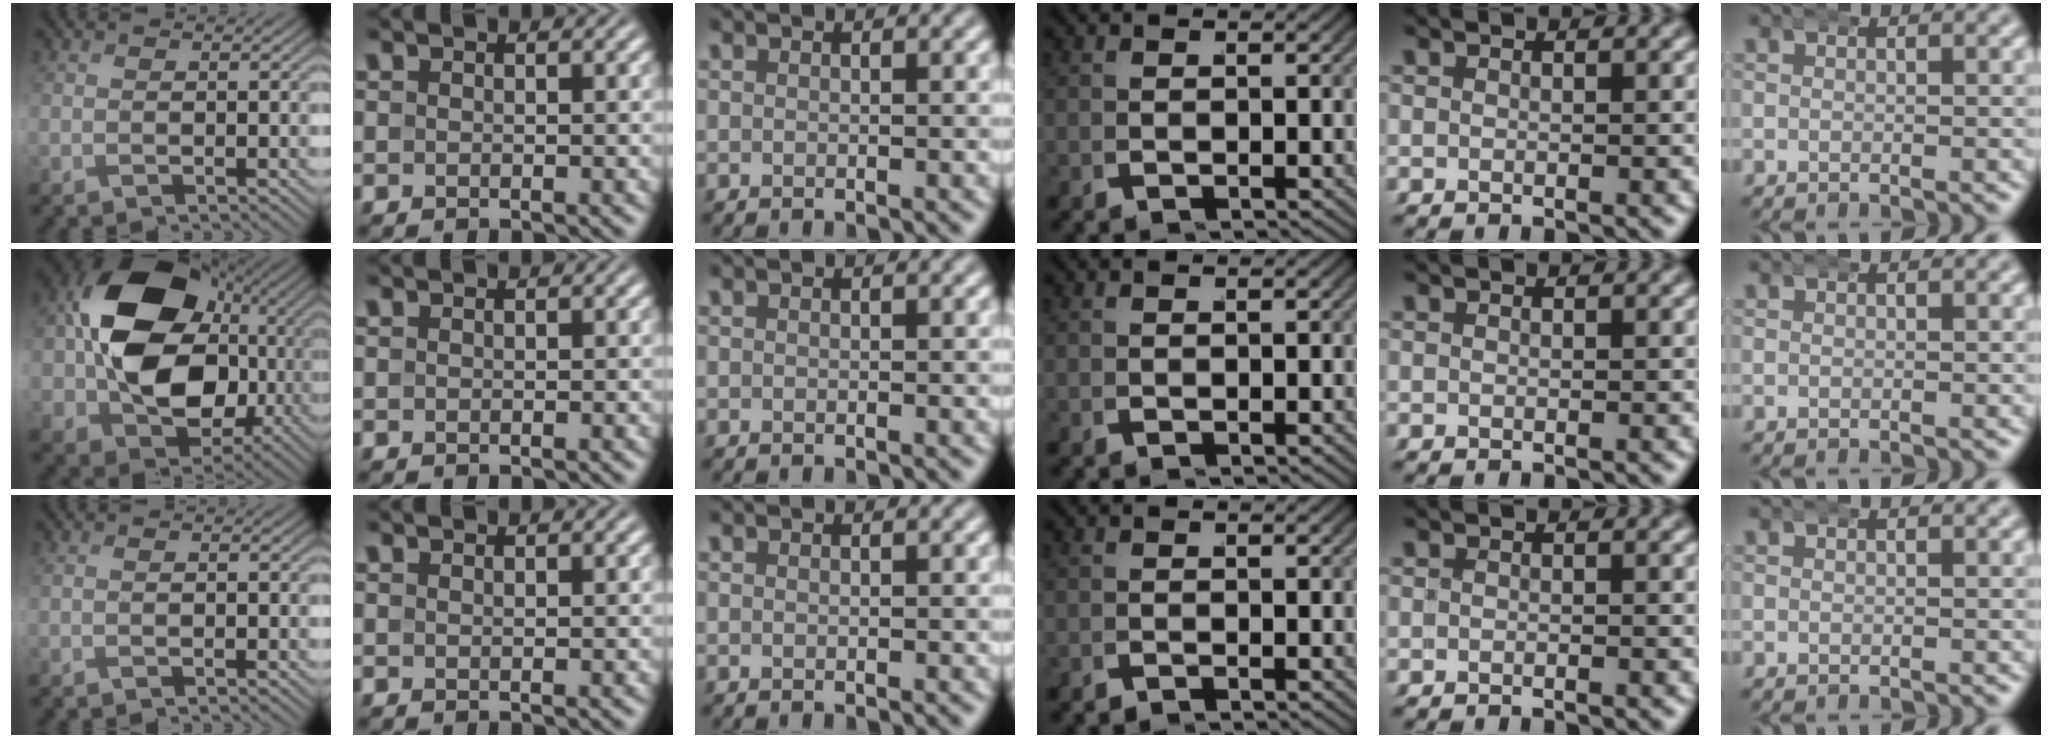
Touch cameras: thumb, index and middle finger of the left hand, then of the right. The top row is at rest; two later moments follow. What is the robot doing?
{"motion": "wrap", "object": "bandana"}